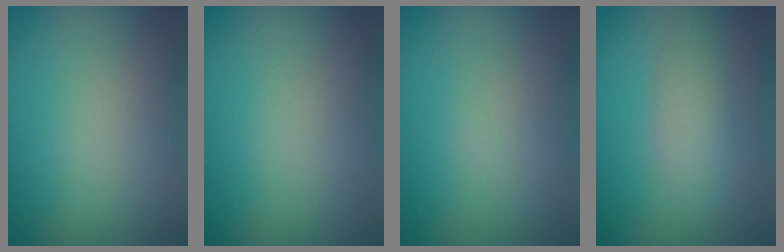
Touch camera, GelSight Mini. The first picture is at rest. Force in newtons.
{"total": 0.0}
{"total": 0.0}
{"total": 2.3, "press": 2.3, "slide": 0.1}